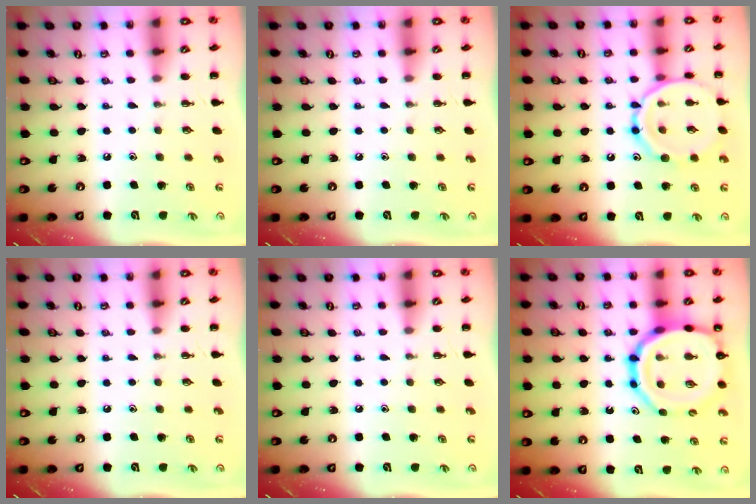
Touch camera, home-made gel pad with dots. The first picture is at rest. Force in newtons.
{"total": 0.0}
{"total": 14.0, "press": 14.0, "slide": 0.6}
{"total": 0.0}
{"total": 0.0}
{"total": 19.2, "press": 18.9, "slide": 3.0}